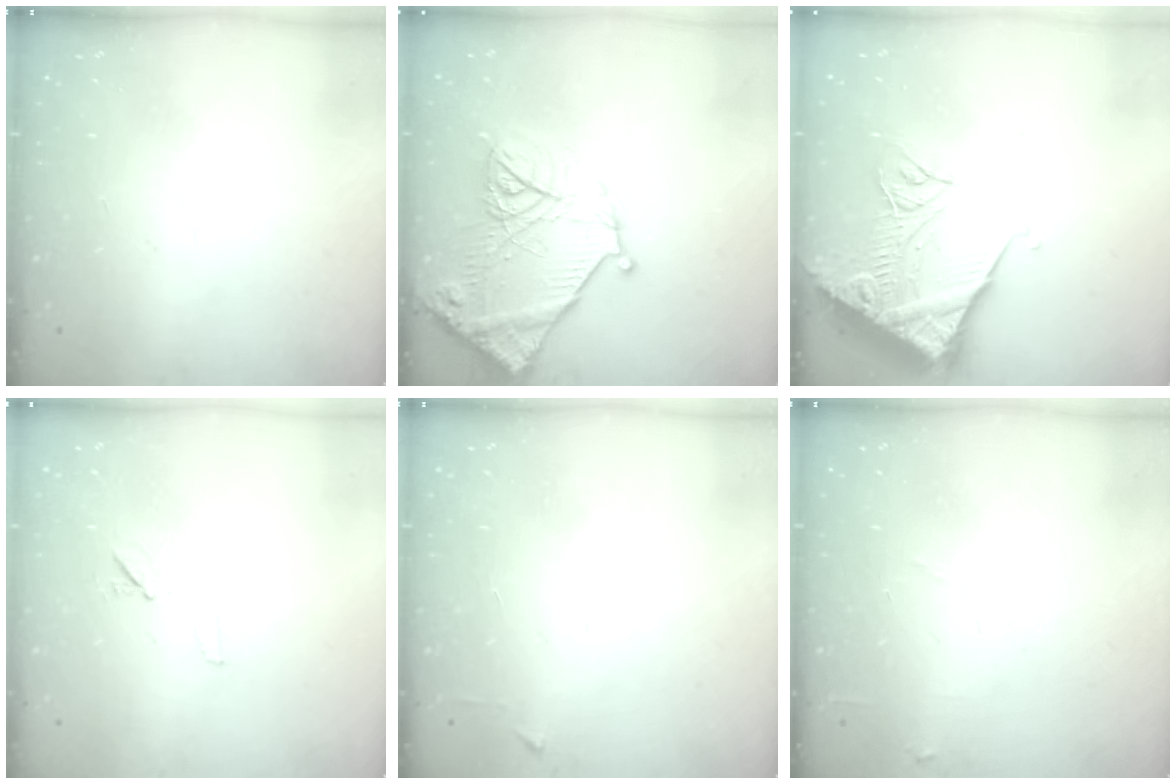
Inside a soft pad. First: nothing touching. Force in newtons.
{"total": 16.4, "press": 16.3, "slide": 1.6}
{"total": 13.1, "press": 13.0, "slide": 1.7}
{"total": 6.4, "press": 6.4, "slide": 0.6}
{"total": 2.4, "press": 2.4, "slide": 0.3}
{"total": 4.6, "press": 4.6, "slide": 0.6}